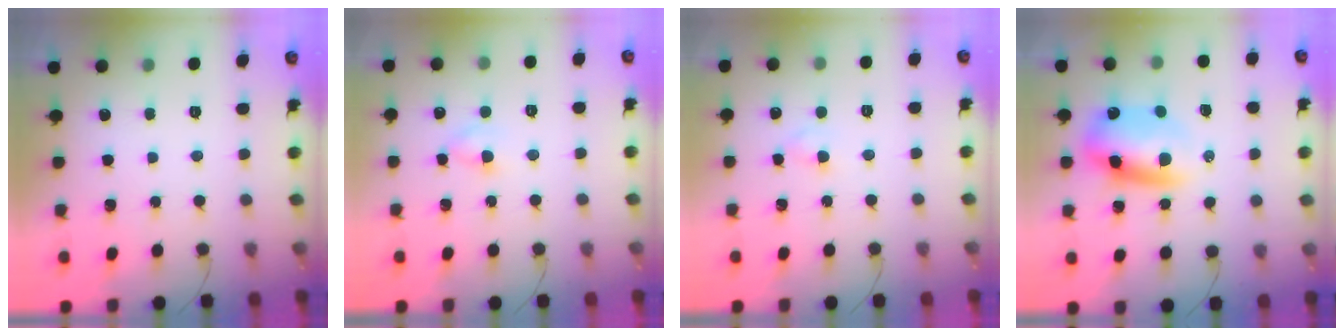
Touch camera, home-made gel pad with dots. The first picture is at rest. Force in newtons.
{"total": 2.1, "press": 1.9, "slide": 0.9}
{"total": 2.2, "press": 2.0, "slide": 0.9}
{"total": 9.8, "press": 9.5, "slide": 2.6}